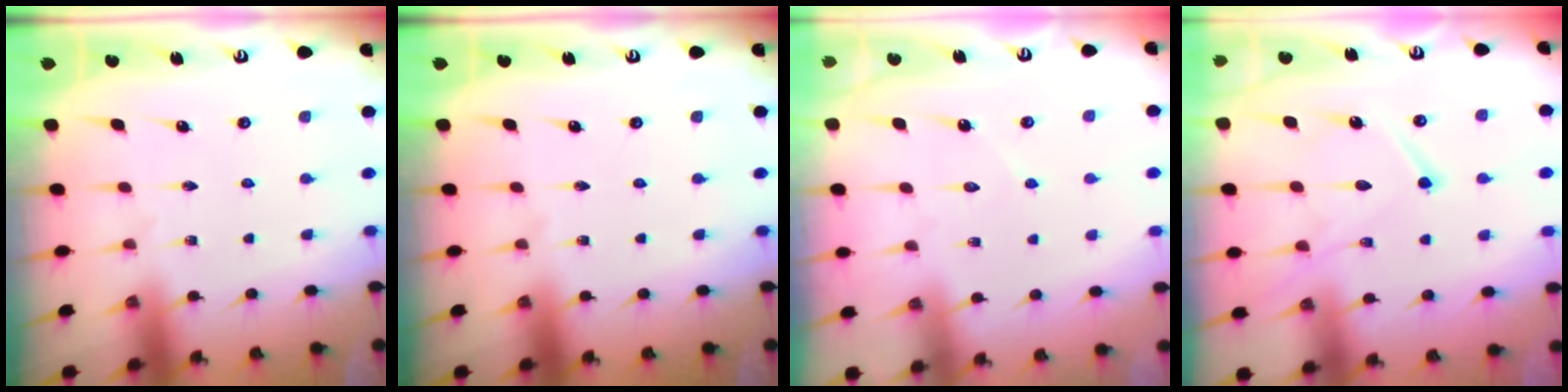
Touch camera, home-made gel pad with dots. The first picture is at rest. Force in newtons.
{"total": 0.0}
{"total": 4.8, "press": 4.7, "slide": 0.4}
{"total": 13.2, "press": 13.2, "slide": 1.2}